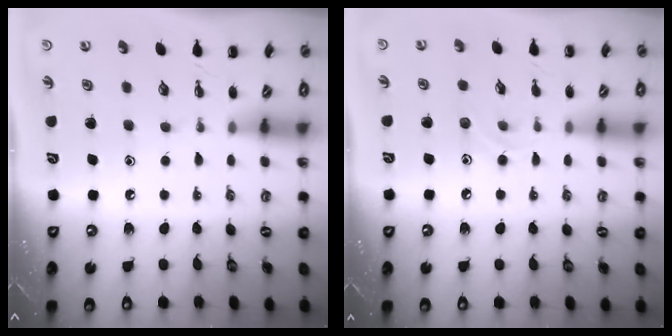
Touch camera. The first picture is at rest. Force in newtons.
{"total": 6.7, "press": 6.6, "slide": 1.1}